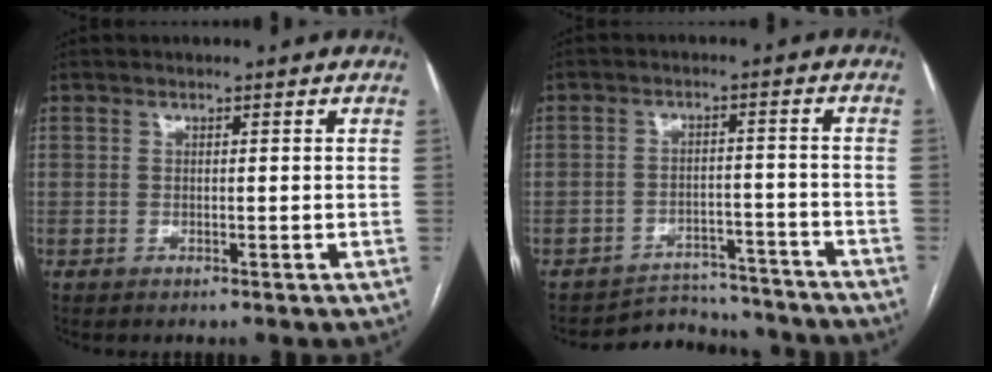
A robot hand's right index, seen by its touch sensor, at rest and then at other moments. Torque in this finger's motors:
{"motor_torque": [-0.72, -0.81, -0.45, -0.13]}